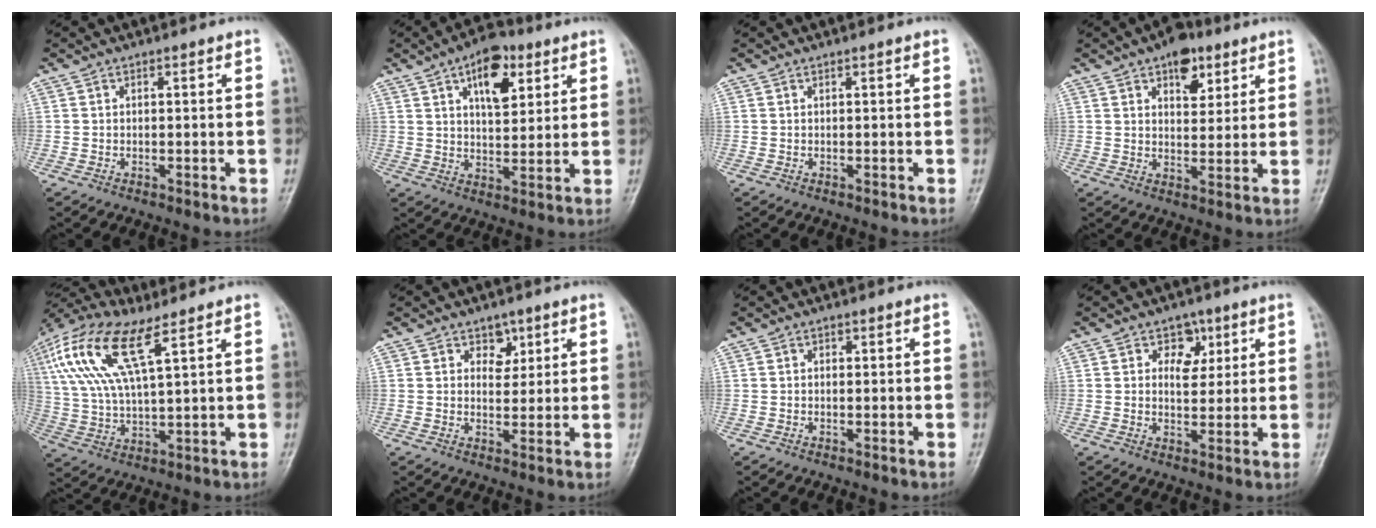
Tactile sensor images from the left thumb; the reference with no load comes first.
{"total": 11.0, "force": [5.0, 5.7, 8.0], "torque": [-0.092, -0.017, 0.077]}
{"total": 0.0}
{"total": 8.0, "force": [4.4, 4.6, 4.9], "torque": [-0.037, -0.017, 0.061]}
{"total": 17.1, "force": [7.8, 6.0, 14.0], "torque": [-0.310, 0.003, 0.150]}
{"total": 3.9, "force": [1.8, 3.0, 1.7], "torque": [0.005, -0.010, 0.027]}
{"total": 0.8, "force": [0.0, 0.6, 0.4], "torque": [-0.002, 0.002, -0.002]}
{"total": 5.7, "force": [2.1, 4.3, 3.0], "torque": [-0.008, -0.005, 0.029]}